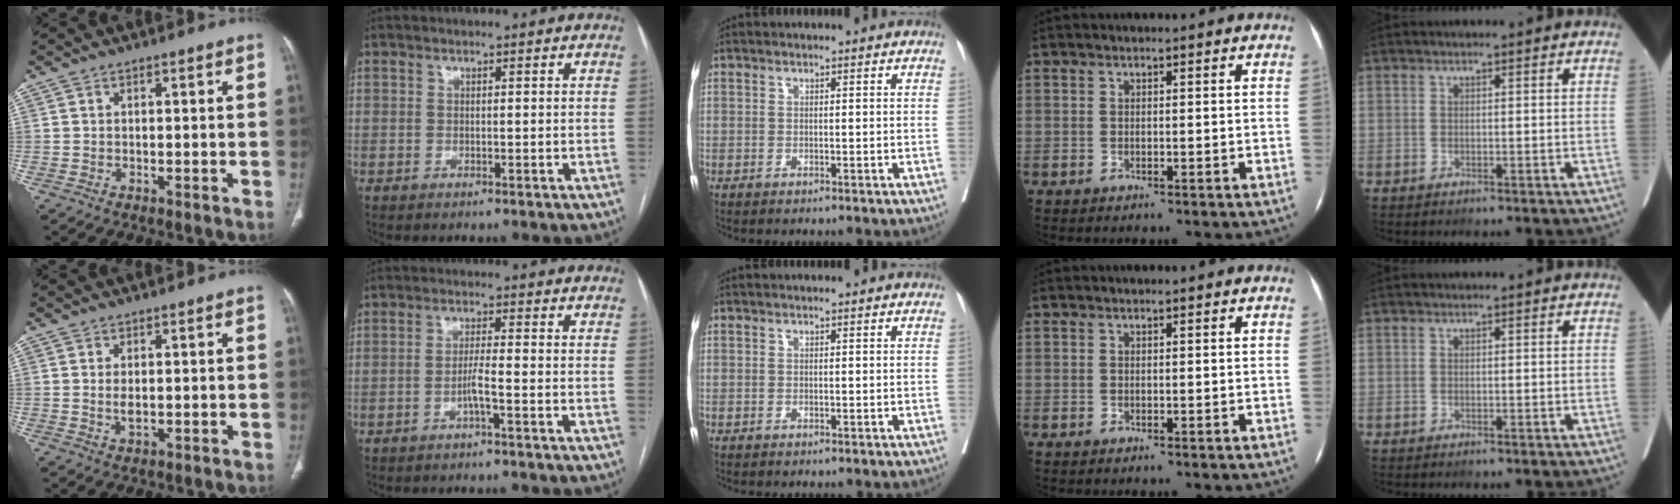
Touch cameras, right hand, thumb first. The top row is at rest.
{"thumb": {"total": 2.3, "force": [0.2, 1.2, 2.0], "torque": [-0.039, -0.006, 0.006]}, "index": {"total": 2.9, "force": [-1.3, -0.4, 2.5], "torque": [-0.048, 0.000, -0.027]}}